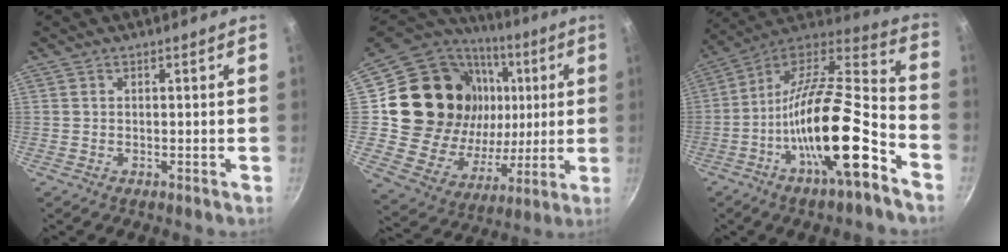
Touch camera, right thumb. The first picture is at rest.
{"total": 28.1, "force": [5.5, 22.4, 16.0], "torque": [-0.254, 0.003, 0.107]}
{"total": 24.6, "force": [-10.3, 7.6, 21.0], "torque": [-0.328, 0.053, -0.191]}